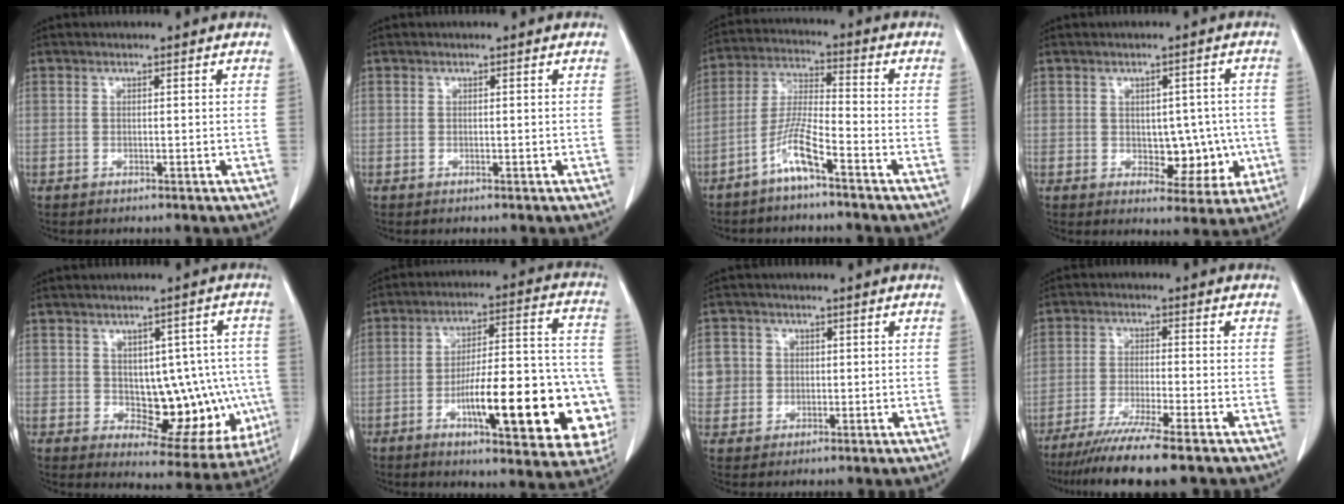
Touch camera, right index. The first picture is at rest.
{"total": 0.0}
{"total": 7.1, "force": [-4.6, 0.4, 5.5], "torque": [-0.121, 0.002, -0.092]}
{"total": 7.3, "force": [-0.9, 4.4, 5.8], "torque": [-0.056, 0.013, 0.000]}
{"total": 13.4, "force": [-1.2, 7.1, 11.4], "torque": [-0.123, 0.021, 0.010]}
{"total": 24.0, "force": [-7.3, 5.5, 22.2], "torque": [-0.236, 0.023, -0.090]}
{"total": 5.2, "force": [0.8, 5.1, 0.4], "torque": [-0.004, 0.012, 0.018]}
{"total": 11.1, "force": [-8.8, -0.5, 6.8], "torque": [-0.102, -0.032, -0.140]}